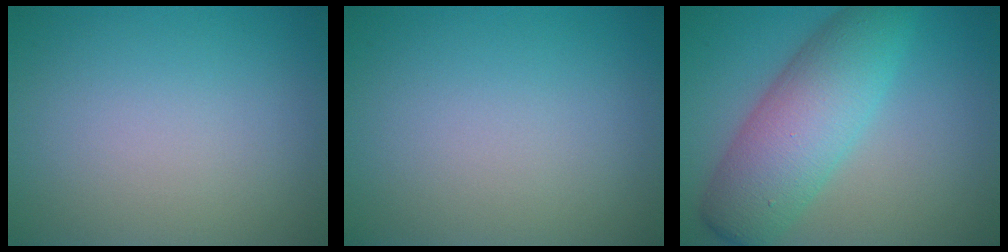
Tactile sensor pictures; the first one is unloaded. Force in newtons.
{"total": 0.0}
{"total": 7.6, "press": 7.6, "slide": 0.2}